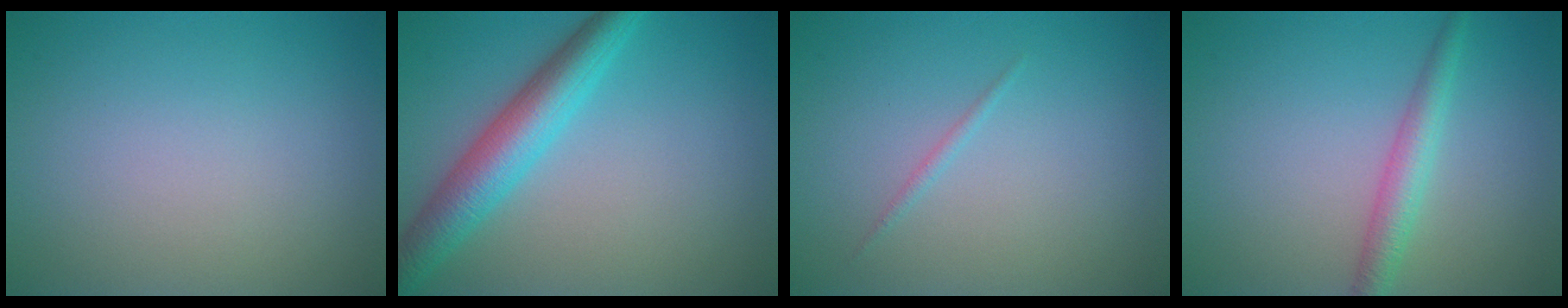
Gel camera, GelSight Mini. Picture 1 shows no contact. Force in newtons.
{"total": 5.5, "press": 5.5, "slide": 0.1}
{"total": 0.6, "press": 0.6, "slide": 0.0}
{"total": 2.6, "press": 2.6, "slide": 0.1}